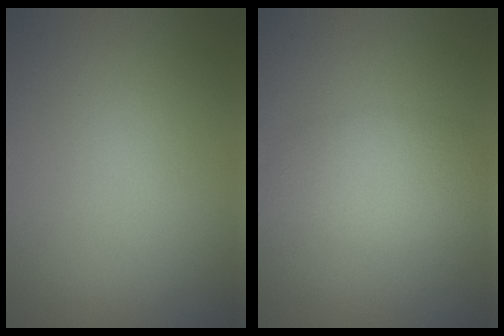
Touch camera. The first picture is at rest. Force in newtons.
{"total": 3.7, "press": 3.7, "slide": 0.2}